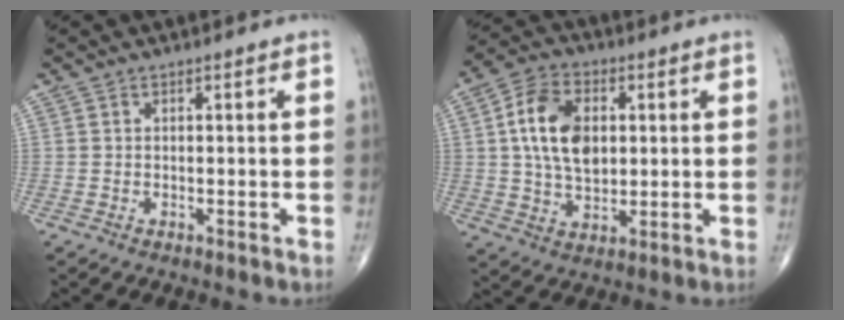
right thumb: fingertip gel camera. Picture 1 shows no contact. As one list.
[{"total": 12.5, "force": [2.0, 8.0, 9.5], "torque": [-0.158, 0.002, 0.034]}]